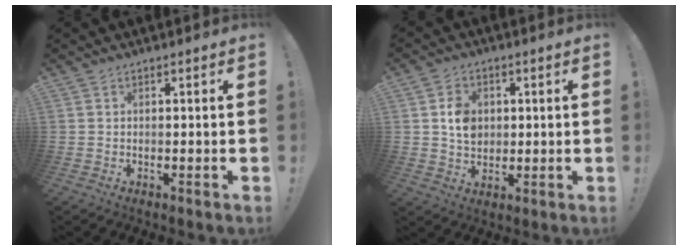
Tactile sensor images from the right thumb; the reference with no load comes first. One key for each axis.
{"total": 7.9, "fx": 1.1, "fy": 6.7, "fz": 4.0, "tx": -0.057, "ty": 0.003, "tz": 0.021}